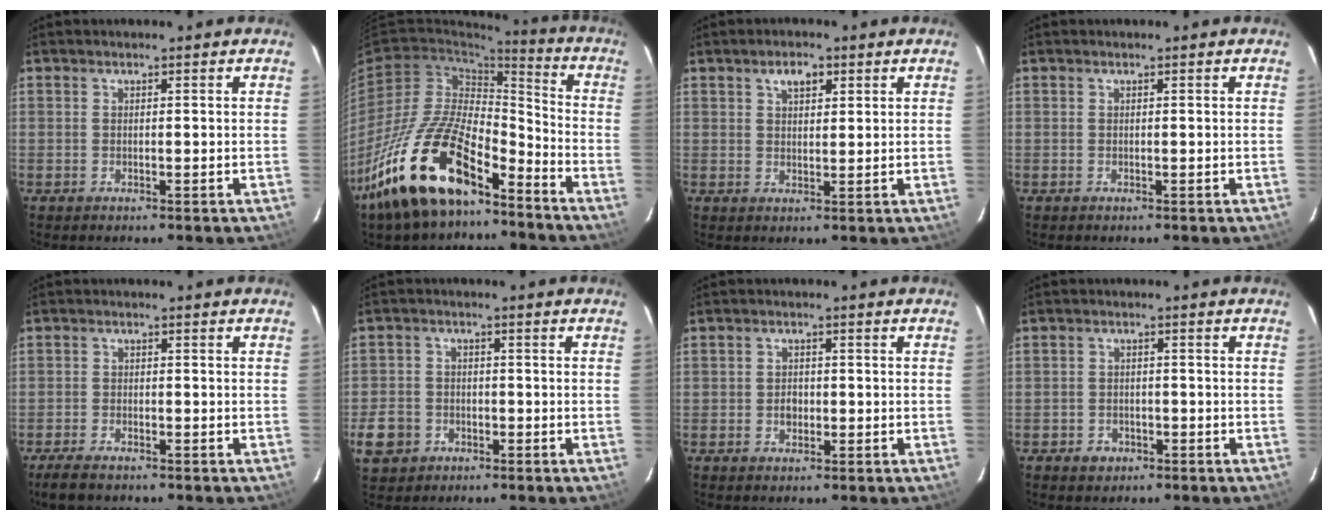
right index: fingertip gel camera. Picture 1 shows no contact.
{"total": 21.9, "force": [-14.6, 8.7, 13.7], "torque": [-0.271, -0.001, -0.261]}
{"total": 3.7, "force": [1.9, 2.0, 2.4], "torque": [-0.037, 0.012, 0.034]}
{"total": 0.0}
{"total": 4.7, "force": [-3.7, 1.6, 2.5], "torque": [-0.068, -0.011, -0.072]}
{"total": 7.2, "force": [-3.0, 6.1, 2.2], "torque": [-0.066, 0.022, -0.046]}
{"total": 2.1, "force": [-0.6, 1.8, 0.9], "torque": [-0.017, 0.006, -0.009]}
{"total": 3.3, "force": [-1.9, 2.6, 0.7], "torque": [-0.024, 0.007, -0.029]}